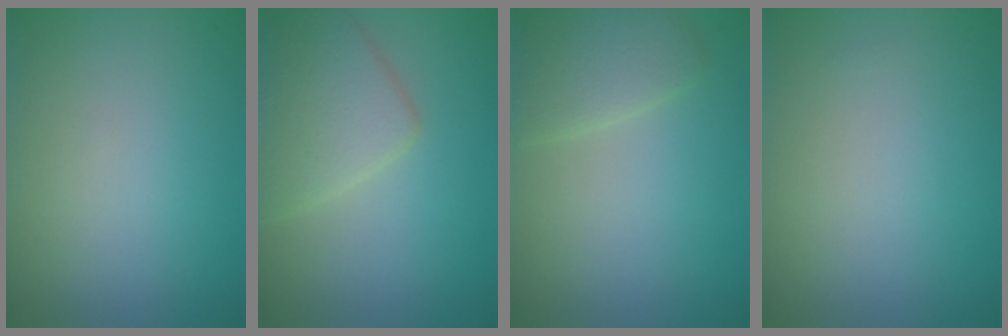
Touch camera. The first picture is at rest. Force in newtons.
{"total": 4.3, "press": 4.3, "slide": 0.1}
{"total": 2.8, "press": 2.8, "slide": 0.2}
{"total": 0.0}